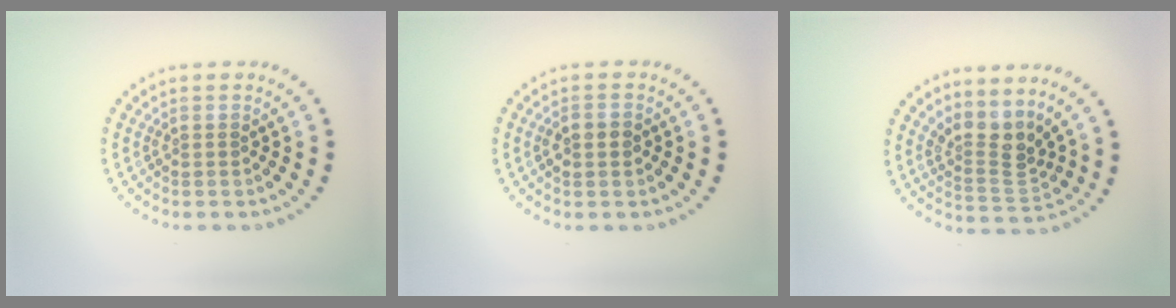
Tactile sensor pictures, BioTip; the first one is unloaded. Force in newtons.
{"total": 1.6, "press": 1.6, "slide": 0.2}
{"total": 3.1, "press": 2.2, "slide": 2.2}